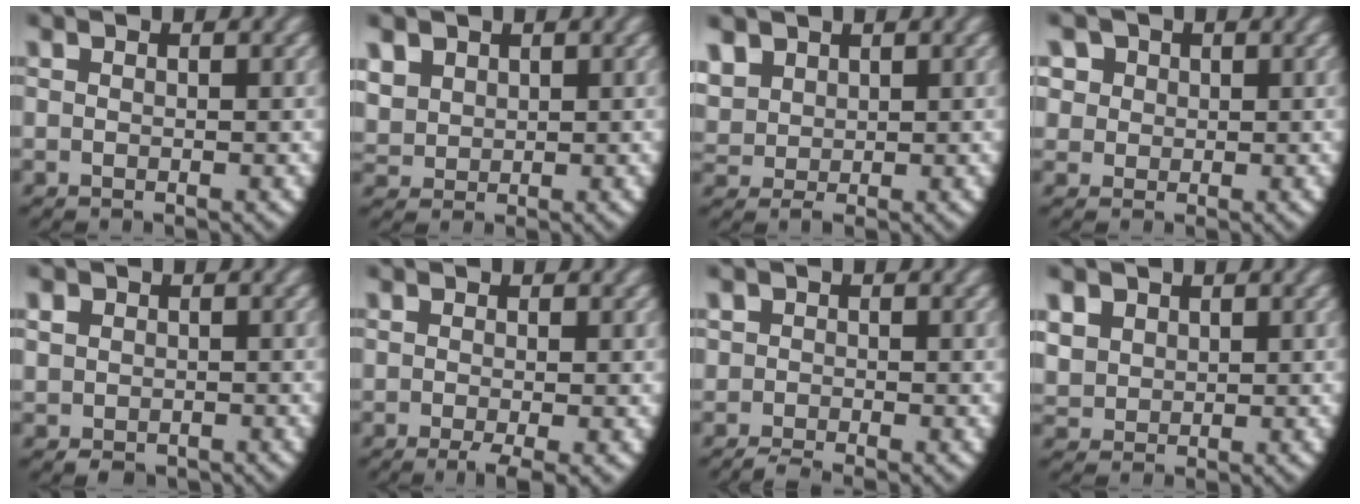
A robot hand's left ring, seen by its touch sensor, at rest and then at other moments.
{"total": 3.2, "force": [1.2, 2.7, 1.2], "torque": [-0.044, -0.011, 0.037]}
{"total": 3.0, "force": [1.3, 2.4, 1.3], "torque": [-0.041, -0.012, 0.037]}
{"total": 6.3, "force": [2.0, 5.4, 2.4], "torque": [-0.071, 0.001, 0.031]}
{"total": 2.7, "force": [-0.6, 2.5, 0.8], "torque": [-0.032, -0.017, 0.001]}
{"total": 2.9, "force": [-1.5, 0.9, 2.3], "torque": [-0.040, -0.013, -0.019]}
{"total": 1.9, "force": [-1.3, 1.3, 0.4], "torque": [-0.008, -0.007, -0.022]}
{"total": 3.6, "force": [1.2, 3.1, 1.4], "torque": [-0.048, -0.010, 0.034]}